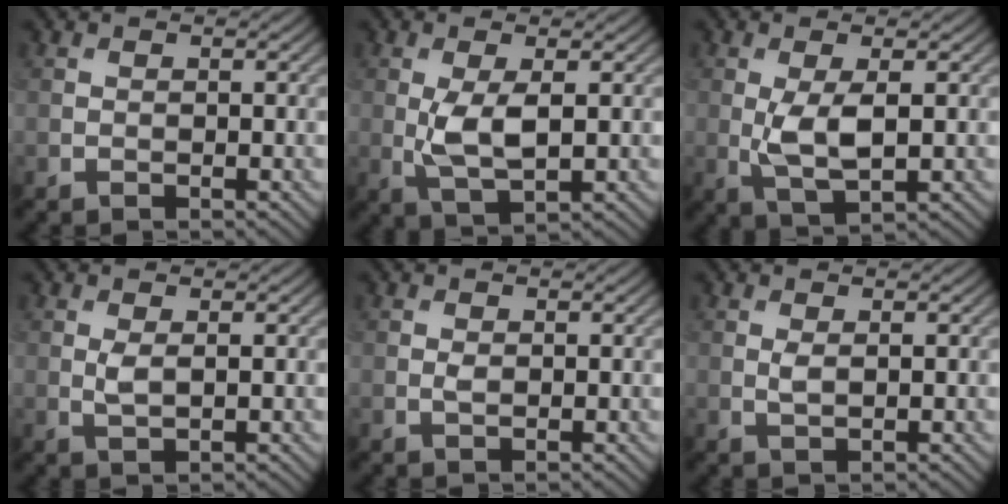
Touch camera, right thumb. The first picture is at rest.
{"total": 5.1, "force": [0.2, 1.9, 4.7], "torque": [-0.107, -0.006, 0.006]}
{"total": 5.0, "force": [0.1, 1.7, 4.7], "torque": [-0.107, -0.006, 0.003]}
{"total": 1.7, "force": [0.3, 0.6, 1.6], "torque": [-0.041, -0.002, 0.008]}
{"total": 0.8, "force": [0.0, 0.4, 0.7], "torque": [-0.016, -0.002, 0.001]}
{"total": 1.2, "force": [0.3, 0.4, 1.1], "torque": [-0.028, -0.002, 0.006]}